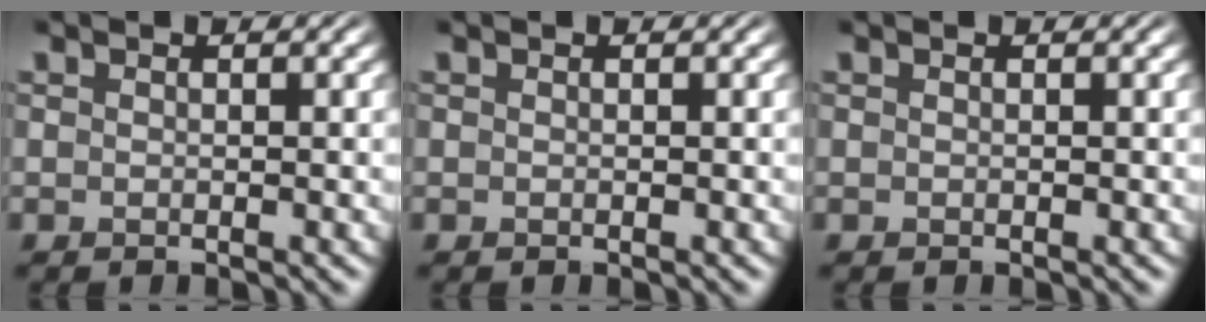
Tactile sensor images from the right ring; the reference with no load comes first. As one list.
[{"total": 0.0}, {"total": 0.0}]